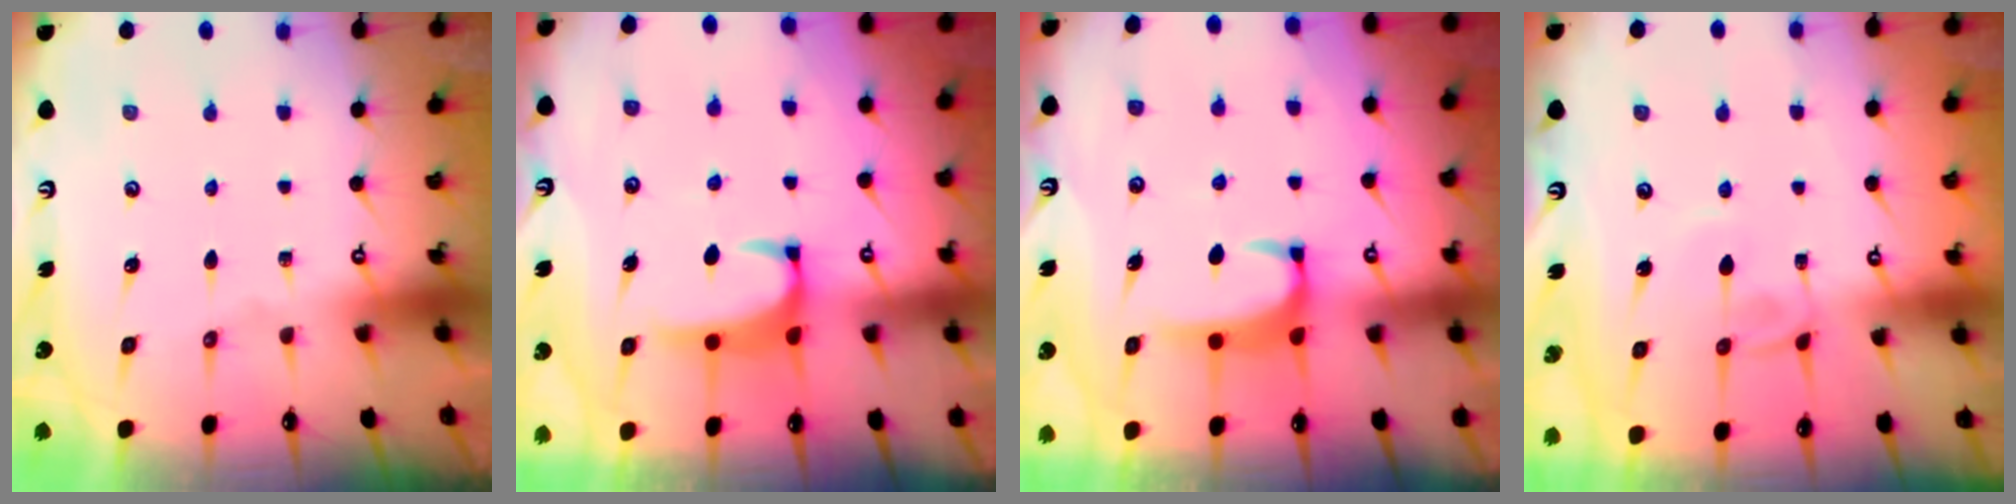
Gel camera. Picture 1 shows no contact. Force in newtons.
{"total": 2.0, "press": 1.9, "slide": 0.7}
{"total": 1.9, "press": 1.9, "slide": 0.3}
{"total": 3.5, "press": 3.5, "slide": 0.3}